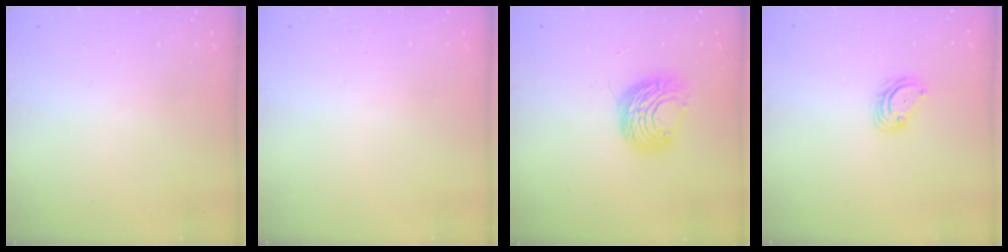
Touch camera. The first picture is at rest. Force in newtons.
{"total": 0.0}
{"total": 9.7, "press": 9.7, "slide": 0.6}
{"total": 5.0, "press": 4.9, "slide": 0.4}